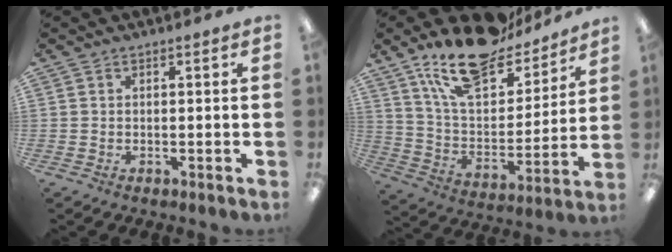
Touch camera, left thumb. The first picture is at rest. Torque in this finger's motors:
{"motor_torque": [1.01, 1.01, 1.37, -1.40, 0.15]}